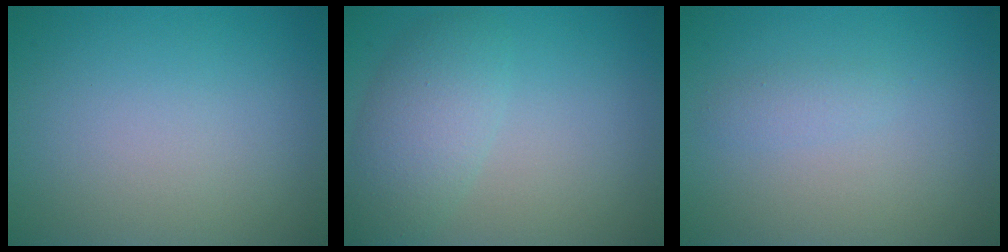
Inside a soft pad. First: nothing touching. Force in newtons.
{"total": 3.0, "press": 3.0, "slide": 0.3}
{"total": 1.0, "press": 1.0, "slide": 0.1}